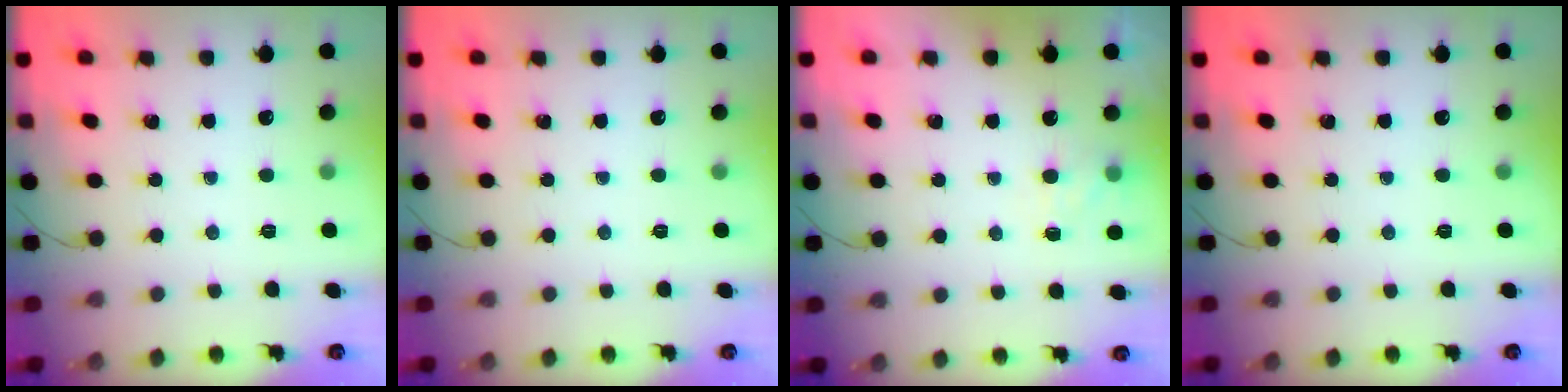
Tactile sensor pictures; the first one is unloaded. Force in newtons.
{"total": 0.0}
{"total": 7.0, "press": 6.8, "slide": 1.8}
{"total": 0.0}